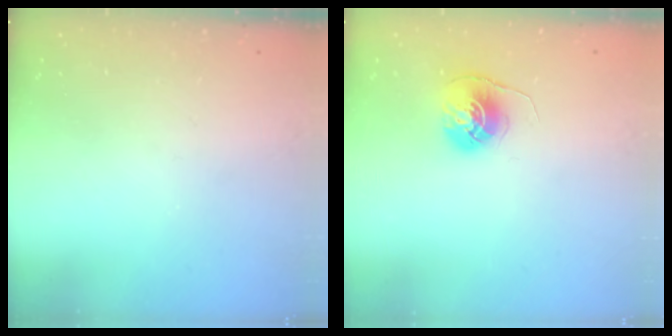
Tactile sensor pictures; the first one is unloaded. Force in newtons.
{"total": 6.1, "press": 6.1, "slide": 0.4}